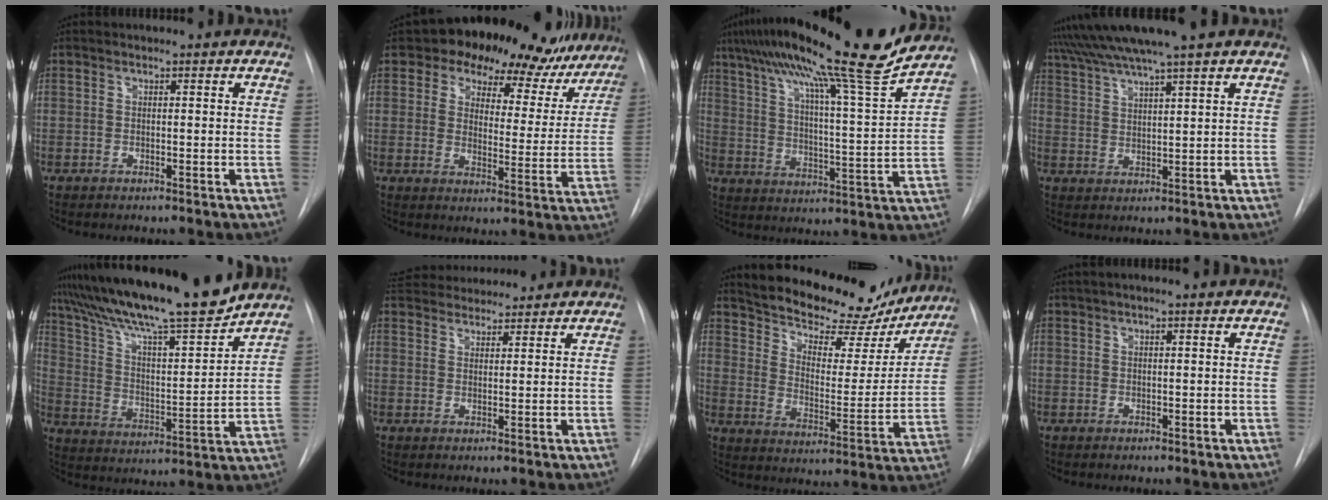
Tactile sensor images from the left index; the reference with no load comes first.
{"total": 21.1, "force": [16.9, 10.1, 7.5], "torque": [-0.097, 0.005, 0.196]}
{"total": 21.2, "force": [17.4, -1.7, 12.0], "torque": [-0.197, -0.019, 0.258]}
{"total": 9.9, "force": [8.3, -1.9, 4.9], "torque": [-0.092, 0.021, 0.140]}
{"total": 18.1, "force": [15.9, 0.0, 8.5], "torque": [-0.147, -0.011, 0.264]}
{"total": 9.4, "force": [8.9, 1.8, 2.4], "torque": [-0.045, 0.034, 0.141]}
{"total": 21.2, "force": [18.8, 6.7, 7.1], "torque": [-0.110, -0.012, 0.255]}
{"total": 2.2, "force": [1.3, 0.1, 1.8], "torque": [-0.035, 0.014, 0.023]}